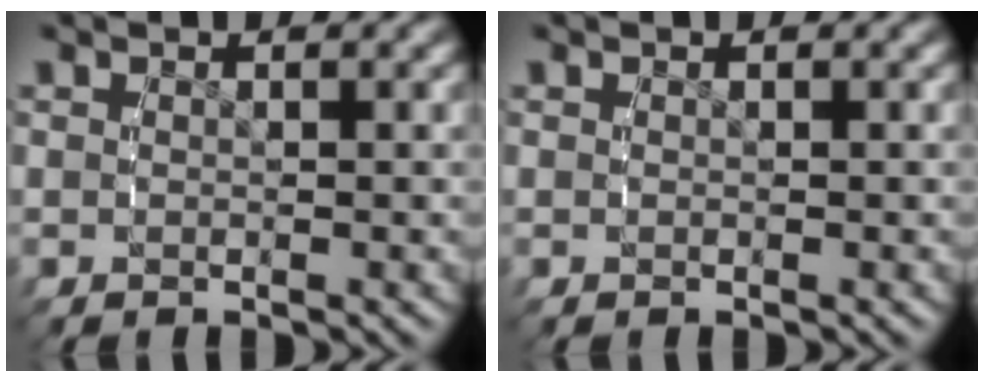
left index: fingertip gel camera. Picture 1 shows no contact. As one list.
[{"total": 0.0}]